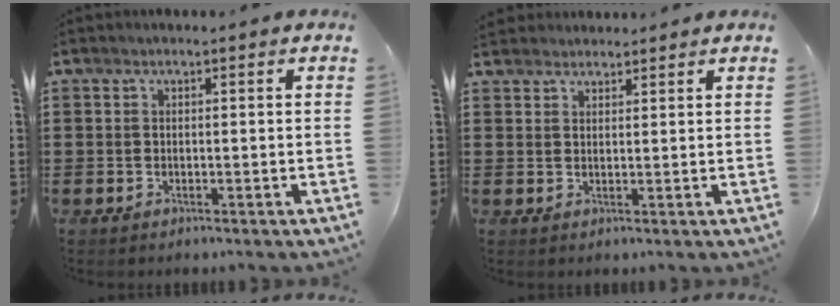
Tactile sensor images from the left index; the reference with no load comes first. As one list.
[{"total": 2.2, "force": [2.1, 0.7, -0.2], "torque": [-0.002, 0.002, 0.041]}]